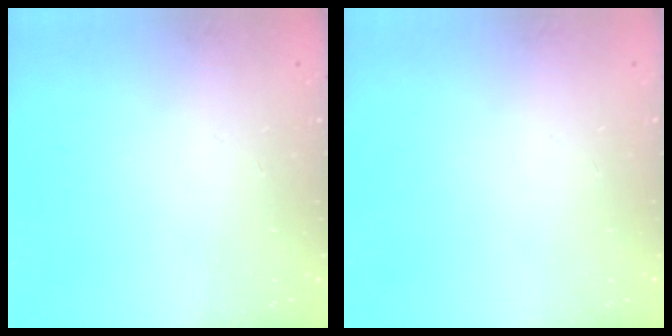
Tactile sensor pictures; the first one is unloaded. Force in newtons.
{"total": 0.0}